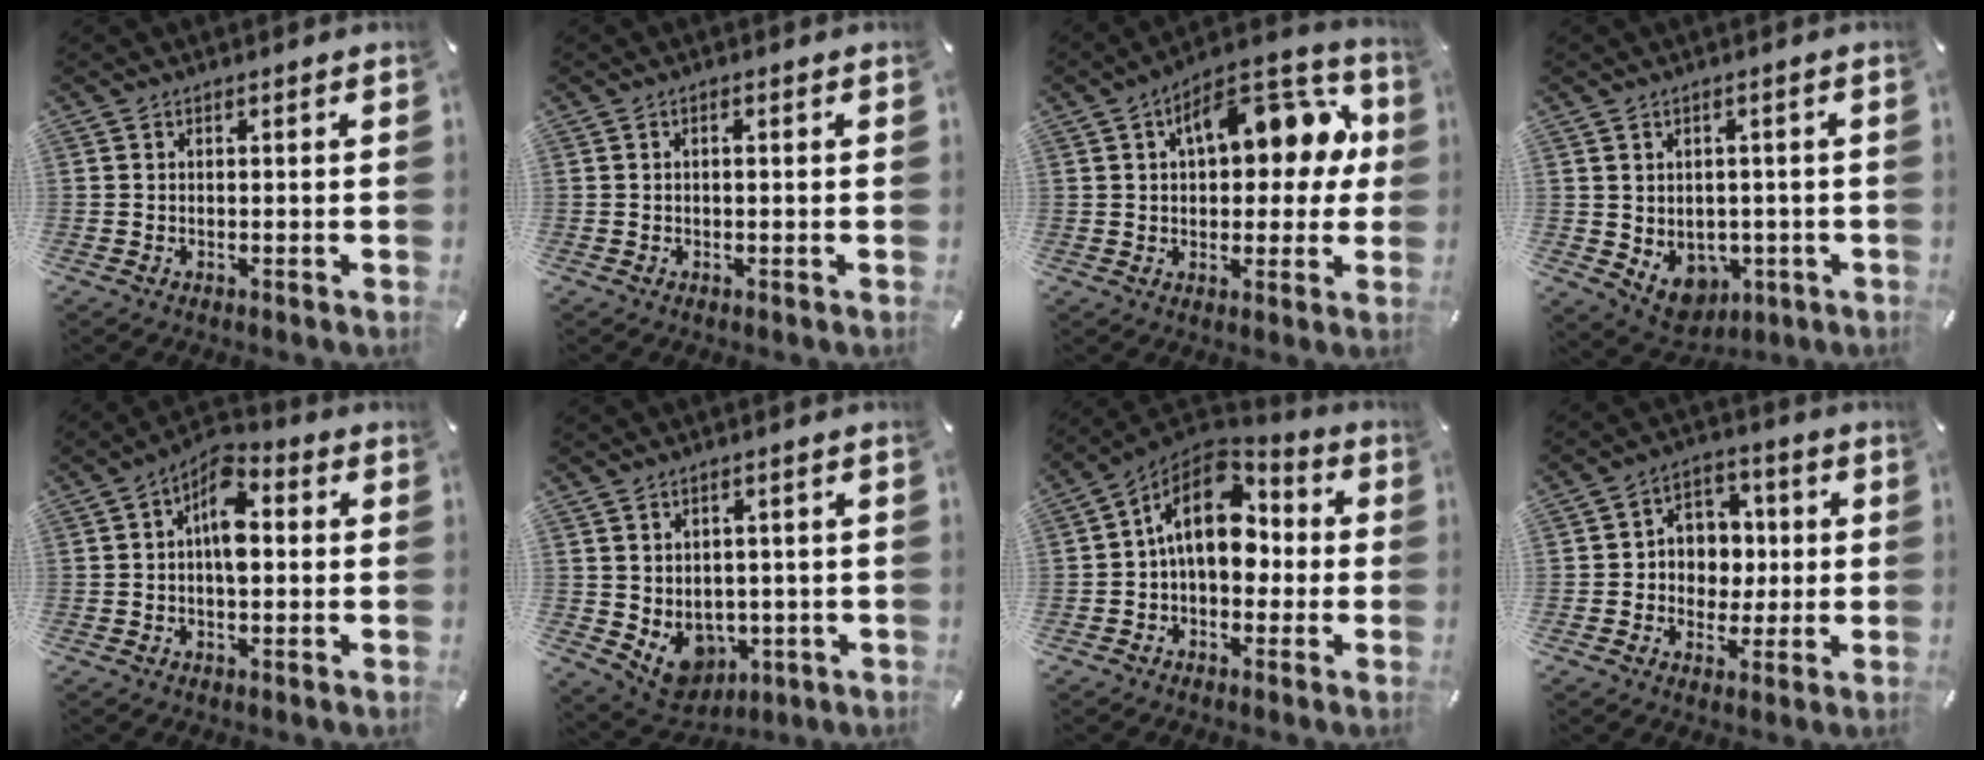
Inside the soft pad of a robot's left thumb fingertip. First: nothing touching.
{"total": 0.7, "force": [-0.1, 0.2, 0.6], "torque": [-0.011, 0.001, -0.002]}
{"total": 16.6, "force": [5.4, 8.8, 13.0], "torque": [-0.177, -0.013, 0.088]}
{"total": 6.2, "force": [-0.8, 5.5, 2.7], "torque": [-0.040, -0.008, -0.012]}
{"total": 8.4, "force": [0.6, 4.6, 7.0], "torque": [-0.094, 0.001, 0.008]}
{"total": 7.0, "force": [-0.3, 6.5, 2.7], "torque": [-0.052, -0.021, 0.001]}
{"total": 14.8, "force": [2.2, 10.0, 10.7], "torque": [-0.192, -0.007, 0.035]}
{"total": 8.0, "force": [-0.7, 7.6, 2.4], "torque": [-0.039, 0.011, -0.012]}